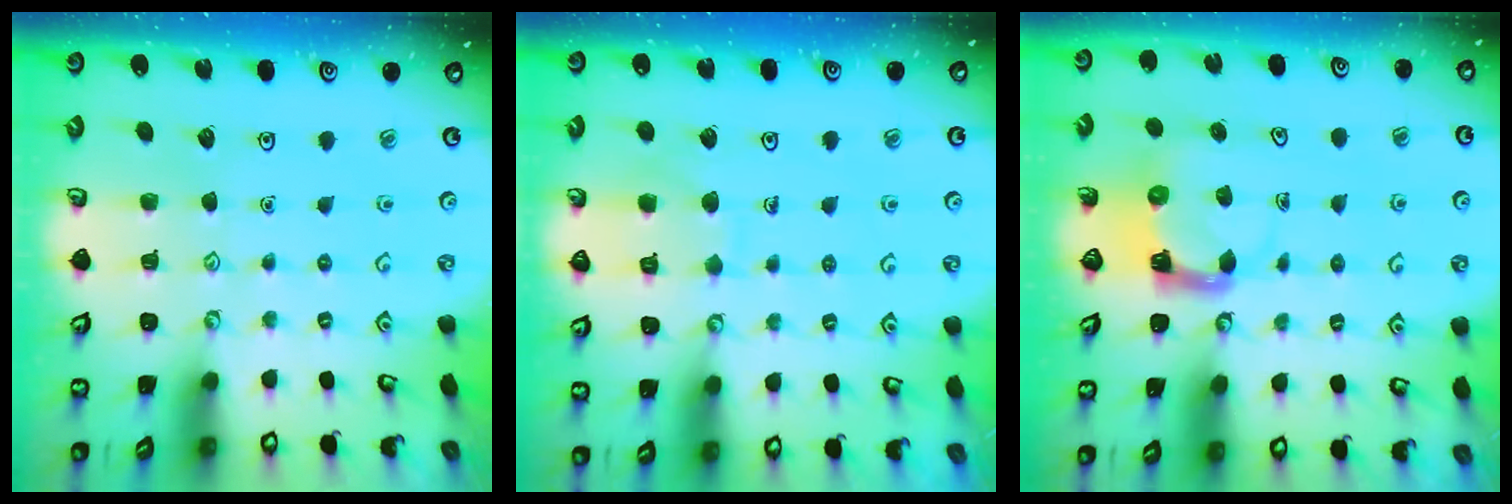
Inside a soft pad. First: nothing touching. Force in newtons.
{"total": 7.3, "press": 7.2, "slide": 0.7}
{"total": 4.0, "press": 3.9, "slide": 0.7}